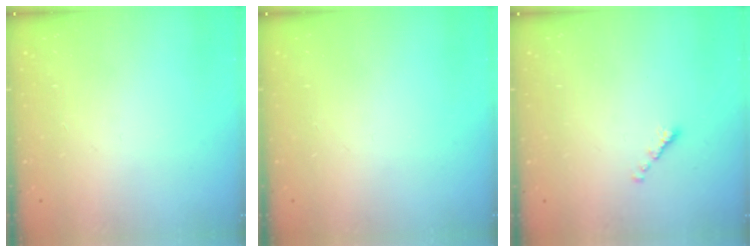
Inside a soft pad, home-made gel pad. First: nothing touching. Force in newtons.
{"total": 0.0}
{"total": 0.0}